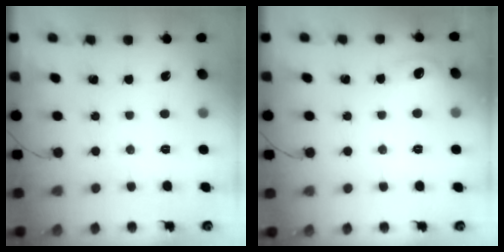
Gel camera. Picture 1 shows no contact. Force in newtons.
{"total": 6.8, "press": 6.6, "slide": 1.8}